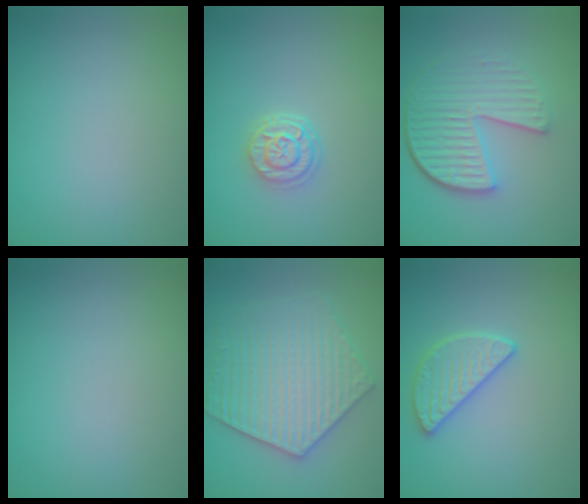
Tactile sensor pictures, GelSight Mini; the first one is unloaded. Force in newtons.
{"total": 2.6, "press": 2.2, "slide": 1.5}
{"total": 5.4, "press": 4.1, "slide": 3.6}
{"total": 0.0}
{"total": 6.2, "press": 6.1, "slide": 1.0}
{"total": 2.8, "press": 2.7, "slide": 0.7}